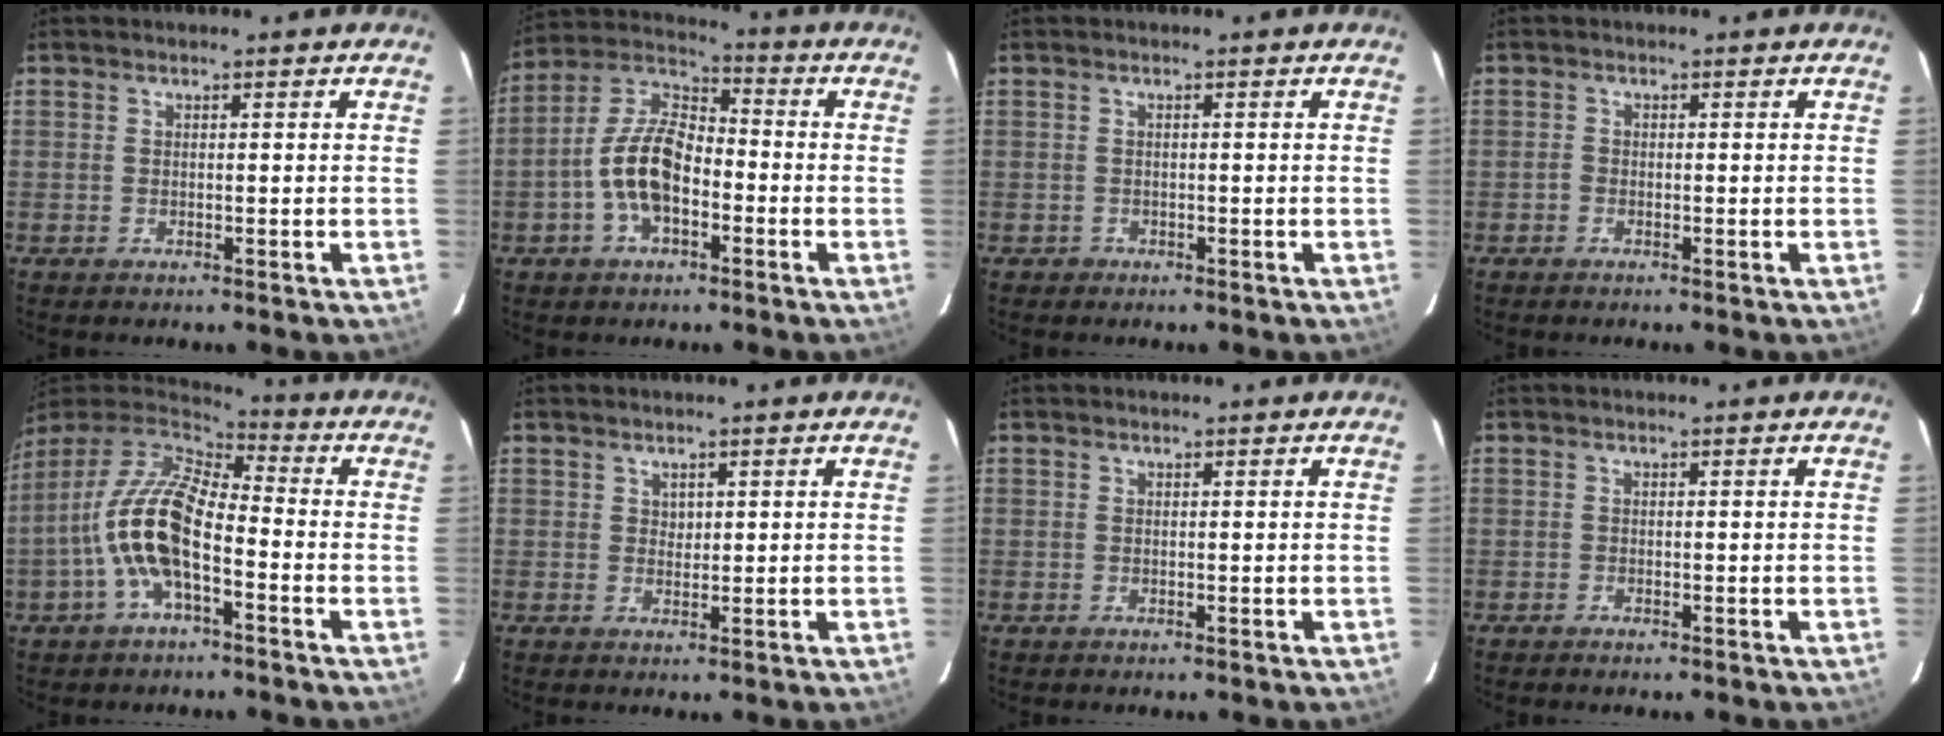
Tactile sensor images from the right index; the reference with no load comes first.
{"total": 13.2, "force": [-4.0, 6.0, 11.1], "torque": [-0.231, 0.010, -0.078]}
{"total": 1.0, "force": [-0.7, 0.8, -0.1], "torque": [0.001, 0.002, -0.007]}
{"total": 0.8, "force": [-0.6, 0.5, 0.1], "torque": [-0.001, 0.001, -0.015]}
{"total": 15.2, "force": [-4.4, 6.1, 13.2], "torque": [-0.266, 0.004, -0.090]}
{"total": 1.3, "force": [0.6, 1.1, 0.3], "torque": [-0.001, 0.005, 0.011]}
{"total": 0.0}
{"total": 0.5, "force": [-0.5, 0.2, 0.2], "torque": [-0.004, 0.000, -0.009]}